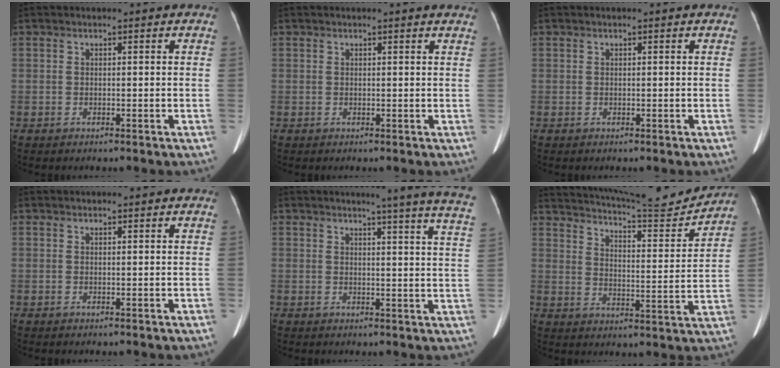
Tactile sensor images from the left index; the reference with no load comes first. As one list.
[{"total": 3.4, "force": [3.3, 0.1, 1.1], "torque": [-0.015, 0.007, 0.024]}, {"total": 0.0}, {"total": 2.0, "force": [1.9, 0.4, 0.6], "torque": [-0.010, 0.024, 0.025]}, {"total": 14.2, "force": [12.6, -1.4, 6.4], "torque": [-0.080, -0.074, 0.125]}, {"total": 17.9, "force": [17.2, 0.0, 4.8], "torque": [-0.088, -0.052, 0.239]}]